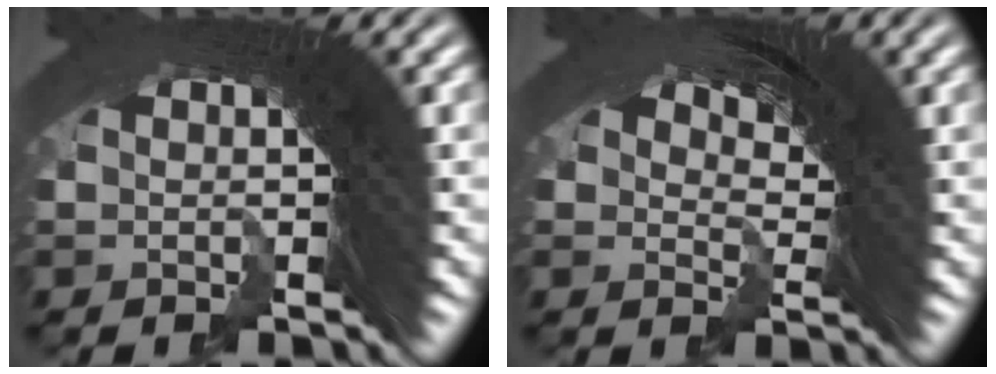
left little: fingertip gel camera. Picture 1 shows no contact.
{"total": 3.2, "force": [1.2, 1.4, 2.6], "torque": [-0.045, -0.008, 0.026]}